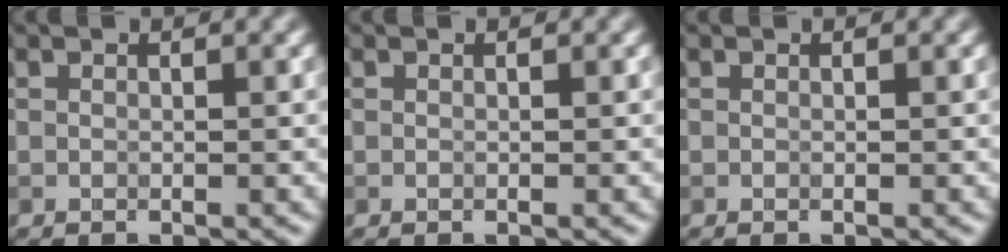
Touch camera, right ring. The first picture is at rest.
{"total": 0.0}
{"total": 0.0}